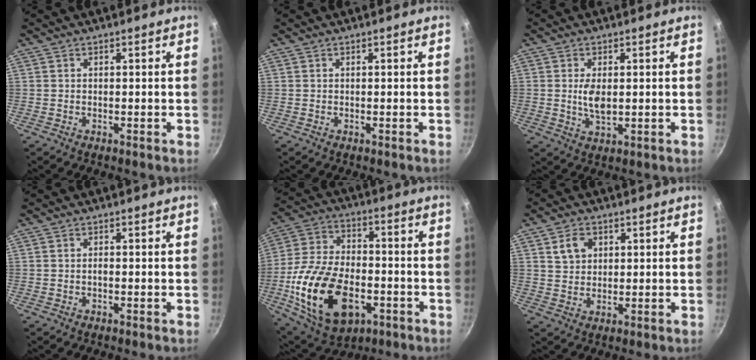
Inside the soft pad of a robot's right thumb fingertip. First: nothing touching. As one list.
[{"total": 0.0}, {"total": 4.7, "force": [0.2, 2.5, 3.9], "torque": [-0.076, -0.005, 0.006]}, {"total": 0.6, "force": [-0.3, 0.2, 0.5], "torque": [-0.008, 0.004, -0.006]}, {"total": 22.9, "force": [-6.9, 13.7, 17.0], "torque": [-0.315, 0.022, -0.108]}, {"total": 4.9, "force": [1.8, 3.8, 2.5], "torque": [-0.026, 0.000, 0.035]}]